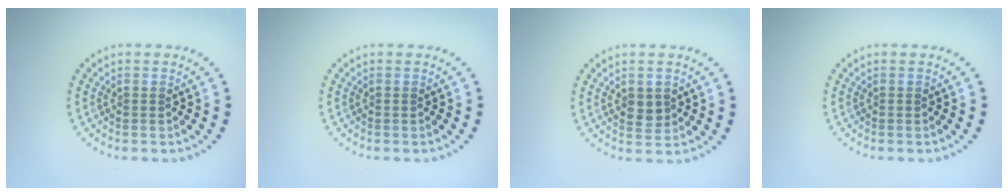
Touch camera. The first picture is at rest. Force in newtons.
{"total": 0.0}
{"total": 1.9, "press": 1.9, "slide": 0.2}
{"total": 0.0}